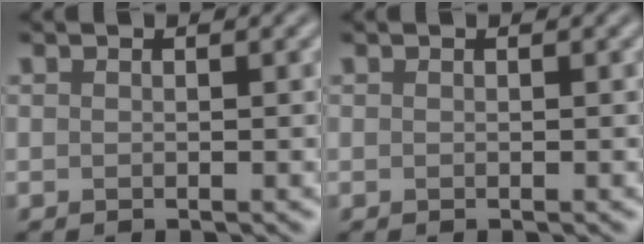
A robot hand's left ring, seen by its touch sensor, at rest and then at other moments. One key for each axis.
{"total": 0.0}